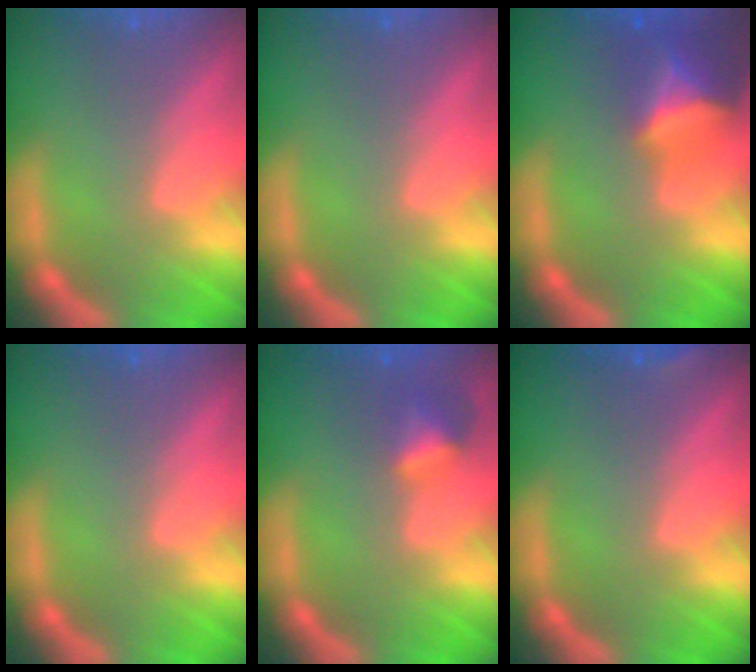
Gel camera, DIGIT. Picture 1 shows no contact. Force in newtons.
{"total": 0.0}
{"total": 6.0}
{"total": 0.0}
{"total": 2.4}
{"total": 0.9}